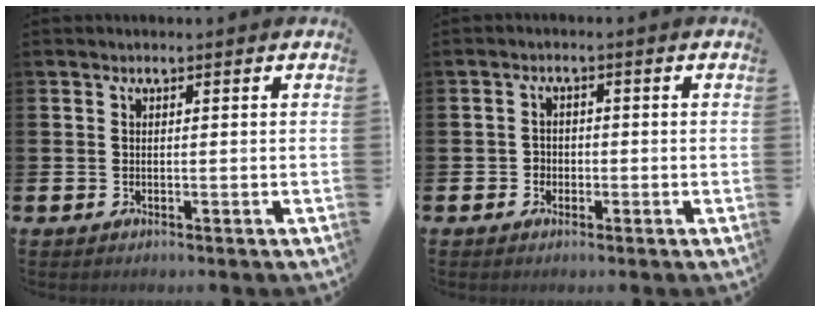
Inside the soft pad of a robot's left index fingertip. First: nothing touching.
{"total": 1.7, "force": [-0.8, 1.5, 0.3], "torque": [-0.005, 0.003, -0.021]}